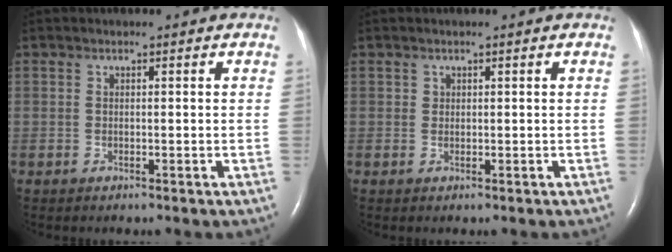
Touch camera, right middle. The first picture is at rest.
{"total": 0.6, "force": [0.3, 0.5, 0.0], "torque": [0.003, 0.001, 0.003]}